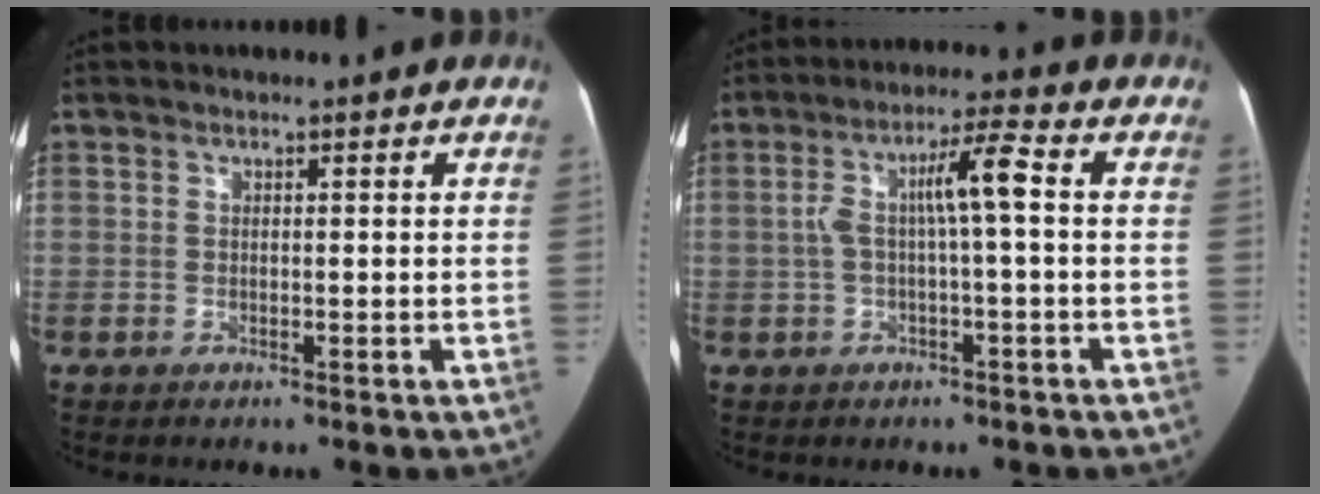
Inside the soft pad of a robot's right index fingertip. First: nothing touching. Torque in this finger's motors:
{"motor_torque": [0.36, 0.07, 0.21, 0.06]}